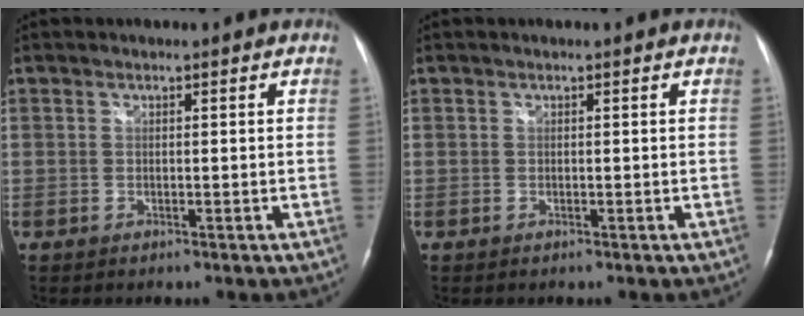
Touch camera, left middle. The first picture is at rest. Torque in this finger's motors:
{"motor_torque": [0.01, 0.00, -0.02, 0.00]}